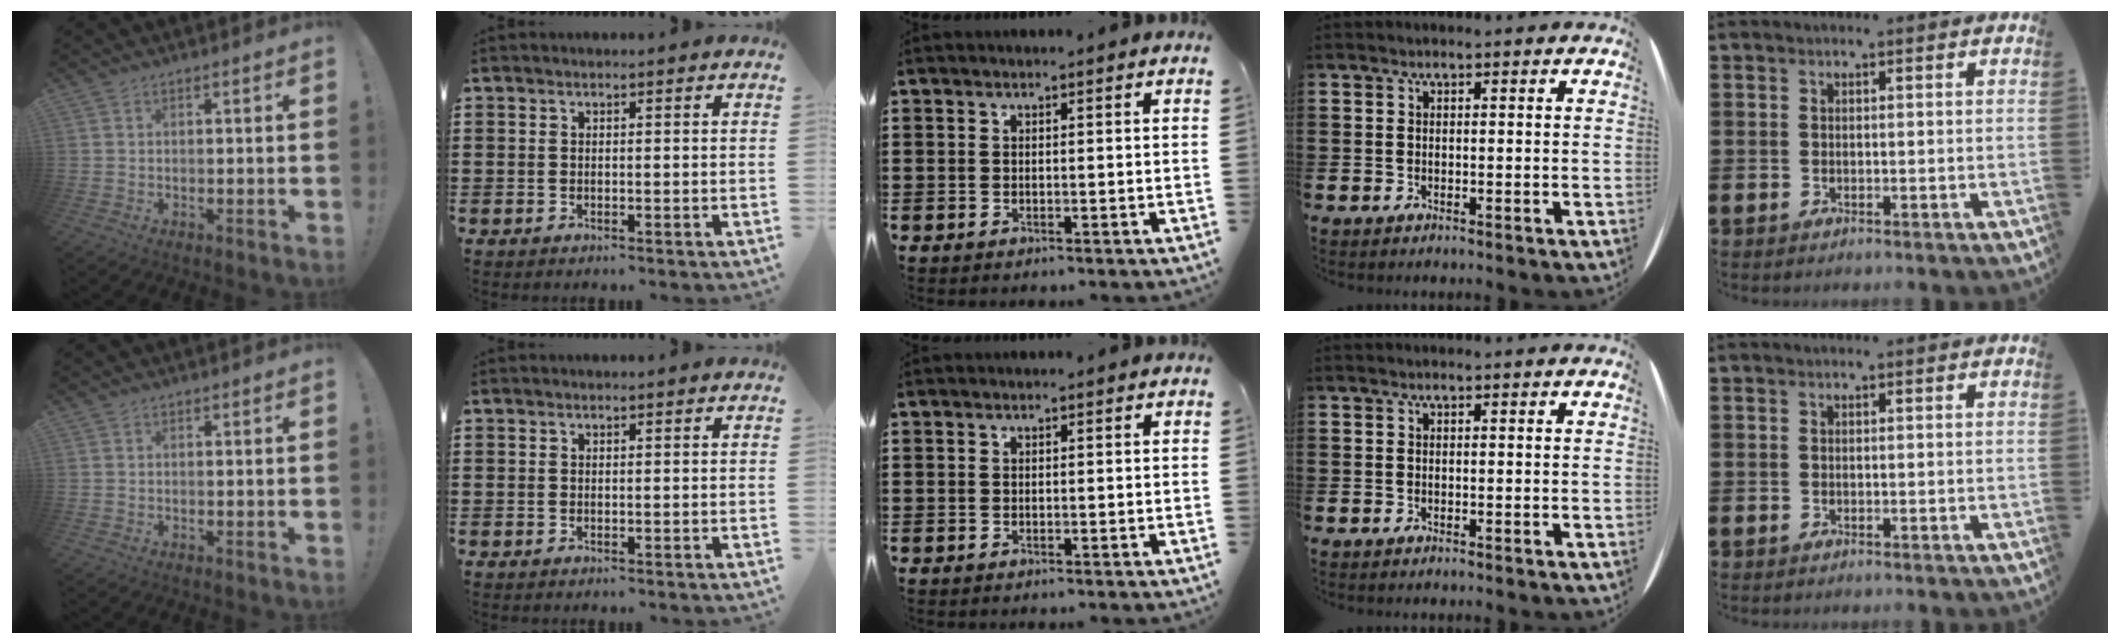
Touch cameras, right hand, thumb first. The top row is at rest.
{}